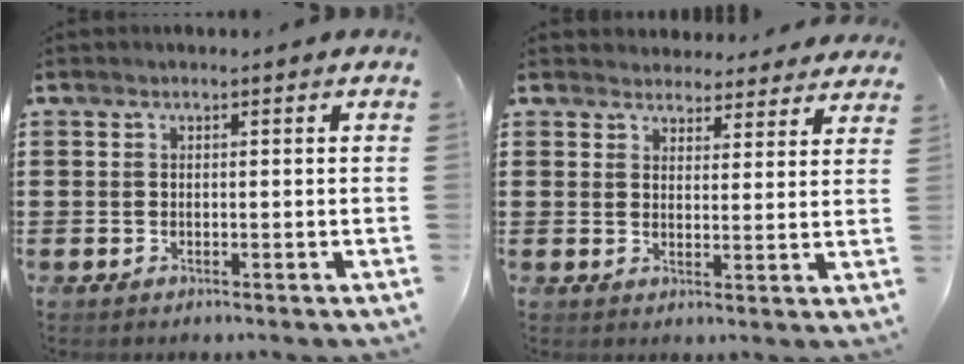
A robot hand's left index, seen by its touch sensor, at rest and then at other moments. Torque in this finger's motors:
{"motor_torque": [2.14, 0.00, 0.32, 0.01]}